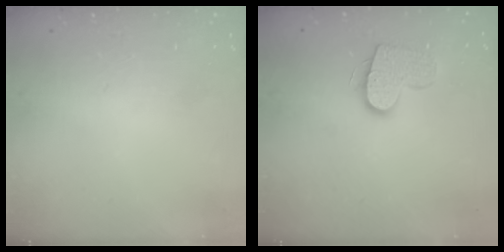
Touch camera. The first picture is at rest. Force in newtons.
{"total": 11.1, "press": 11.1, "slide": 0.6}